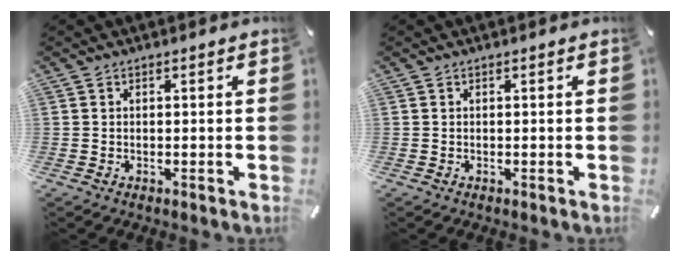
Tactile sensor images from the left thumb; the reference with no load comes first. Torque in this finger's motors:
{"motor_torque": [-0.11, -0.03, 0.01, 0.07, 0.00]}